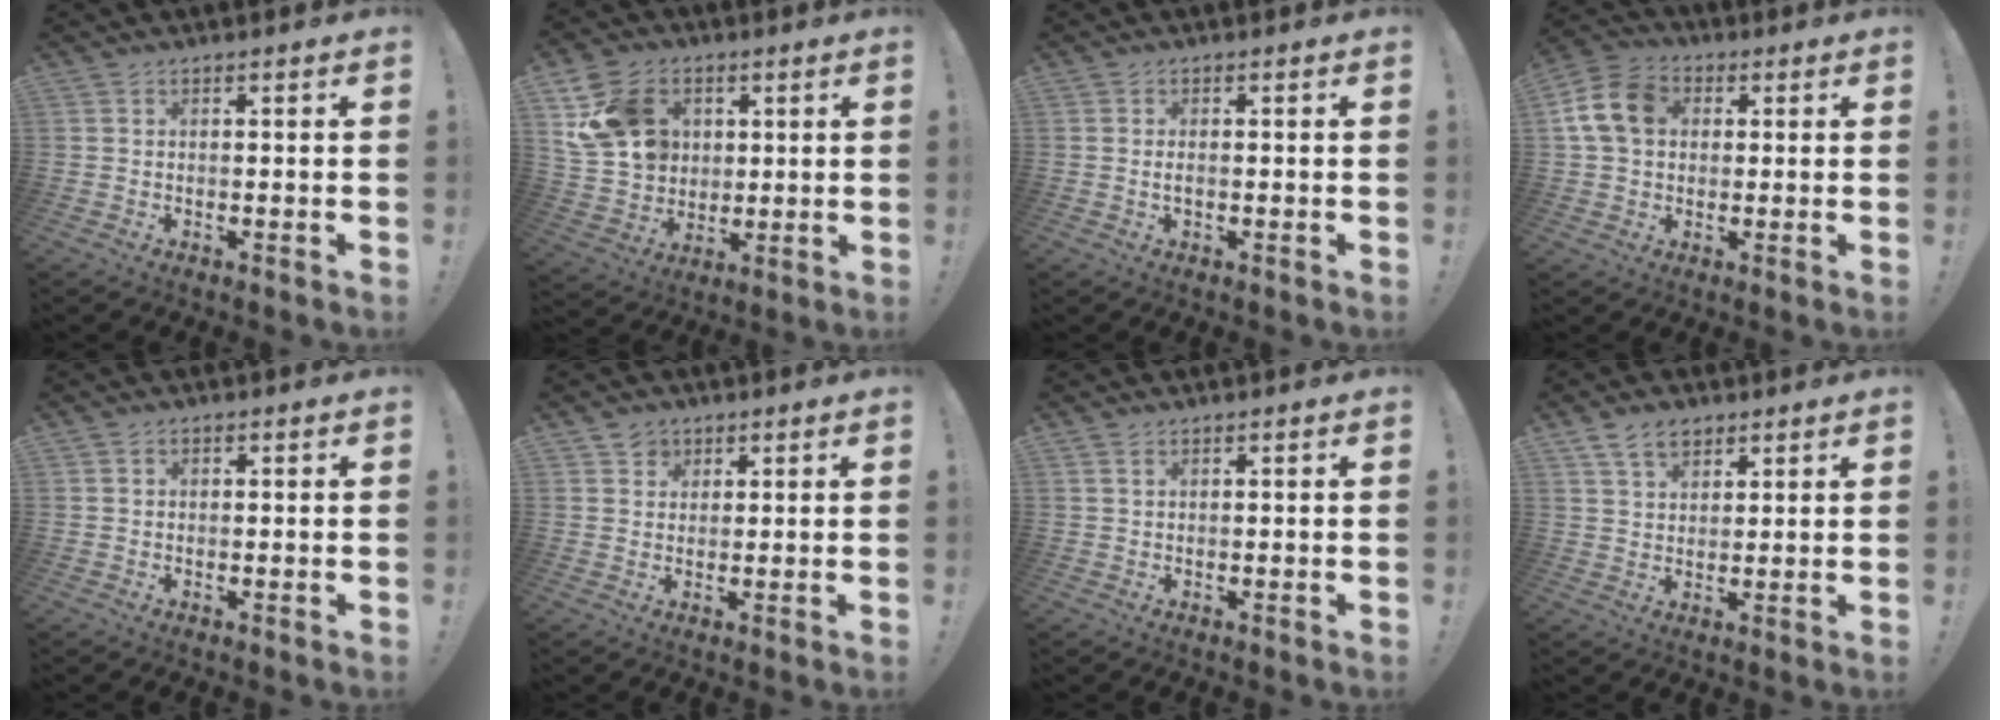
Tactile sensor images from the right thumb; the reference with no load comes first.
{"total": 15.6, "force": [5.1, 12.9, 7.2], "torque": [-0.125, -0.012, 0.108]}
{"total": 1.2, "force": [-0.2, 0.4, 1.1], "torque": [-0.021, 0.002, -0.004]}
{"total": 12.5, "force": [2.6, 9.6, 7.6], "torque": [-0.136, 0.010, 0.055]}
{"total": 0.8, "force": [0.1, 0.7, 0.2], "torque": [0.003, -0.001, 0.000]}
{"total": 3.0, "force": [1.9, 2.3, 0.1], "torque": [0.010, -0.011, 0.032]}
{"total": 1.1, "force": [0.7, 0.5, 0.7], "torque": [-0.010, -0.001, 0.012]}
{"total": 8.0, "force": [5.1, 5.1, 3.5], "torque": [-0.061, -0.015, 0.098]}